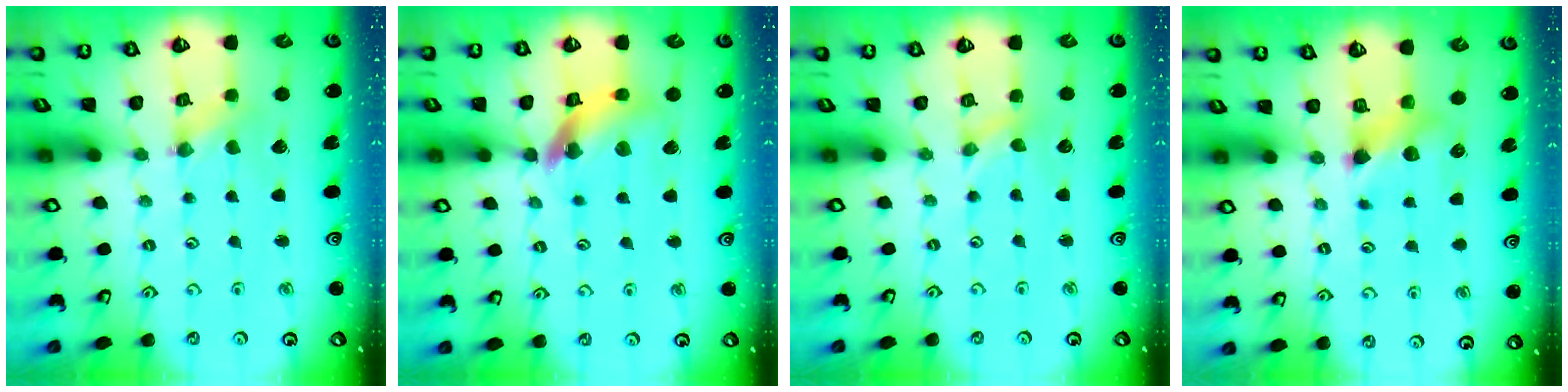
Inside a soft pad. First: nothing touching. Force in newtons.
{"total": 12.2, "press": 12.1, "slide": 1.5}
{"total": 0.0}
{"total": 6.4, "press": 6.4, "slide": 0.7}